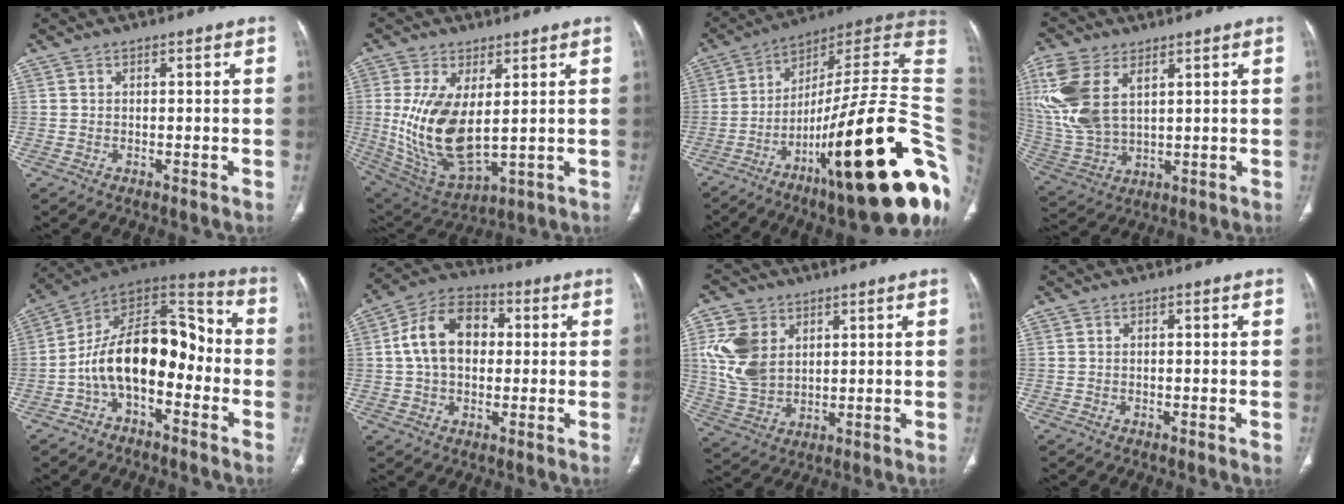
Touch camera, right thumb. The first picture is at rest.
{"total": 15.4, "force": [1.4, 7.6, 13.4], "torque": [-0.255, -0.018, 0.048]}
{"total": 35.3, "force": [-9.8, 8.0, 33.0], "torque": [-0.397, 0.067, -0.151]}
{"total": 14.8, "force": [5.3, 8.6, 10.8], "torque": [-0.248, -0.010, 0.118]}
{"total": 17.7, "force": [-3.9, 10.1, 13.9], "torque": [-0.201, 0.082, -0.075]}
{"total": 13.0, "force": [1.3, 9.2, 9.1], "torque": [-0.139, 0.028, 0.013]}
{"total": 11.5, "force": [3.2, 8.7, 6.8], "torque": [-0.123, -0.011, 0.072]}
{"total": 0.6, "force": [-0.3, 0.2, 0.6], "torque": [-0.011, -0.002, -0.004]}